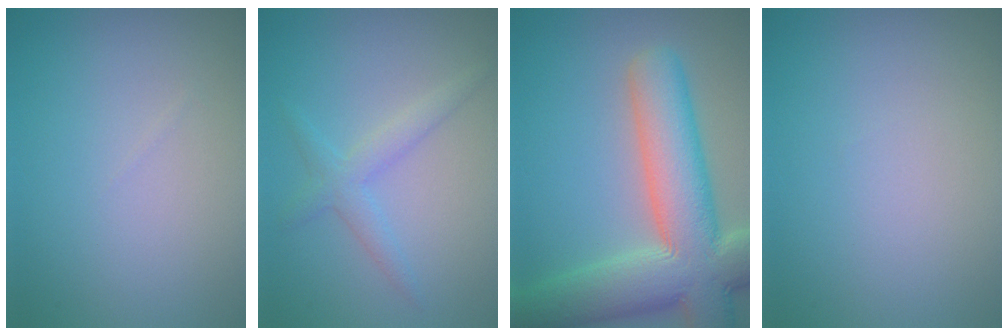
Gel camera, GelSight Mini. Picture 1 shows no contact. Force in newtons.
{"total": 2.2, "press": 2.2, "slide": 0.1}
{"total": 11.8, "press": 11.8, "slide": 0.9}
{"total": 0.0}